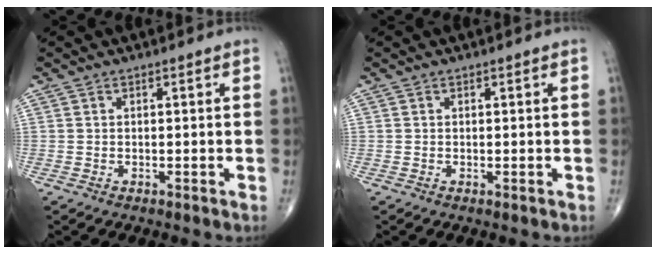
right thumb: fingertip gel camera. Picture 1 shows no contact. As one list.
[{"total": 0.0}]